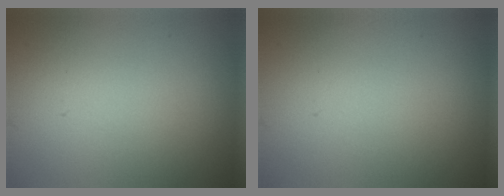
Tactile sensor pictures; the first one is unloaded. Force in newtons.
{"total": 0.0}